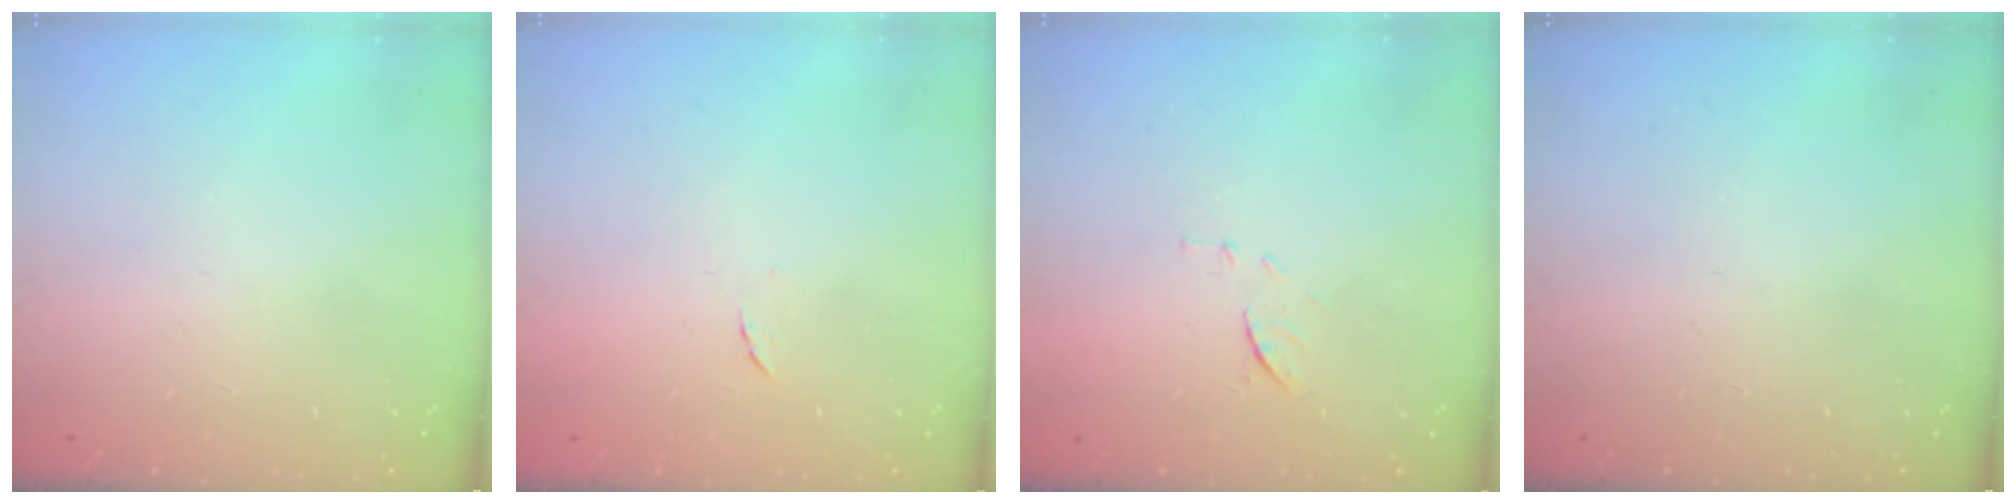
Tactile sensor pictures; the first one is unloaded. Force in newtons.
{"total": 4.5, "press": 4.5, "slide": 0.5}
{"total": 6.2, "press": 6.2, "slide": 1.0}
{"total": 0.0}